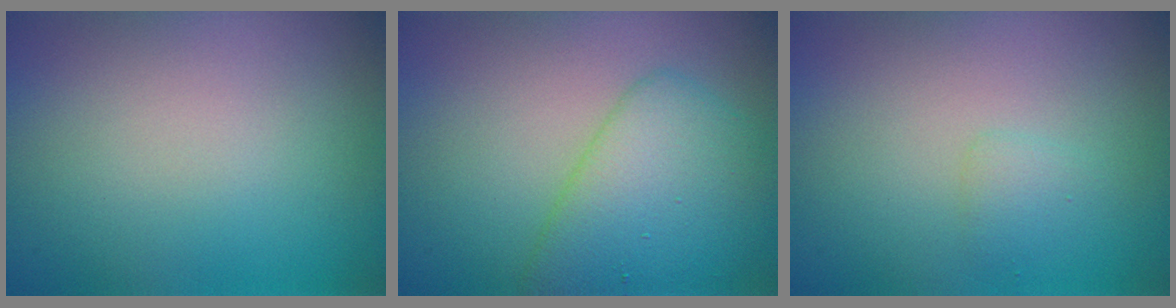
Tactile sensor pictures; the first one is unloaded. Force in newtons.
{"total": 5.4, "press": 5.4, "slide": 0.2}
{"total": 0.9, "press": 0.9, "slide": 0.2}